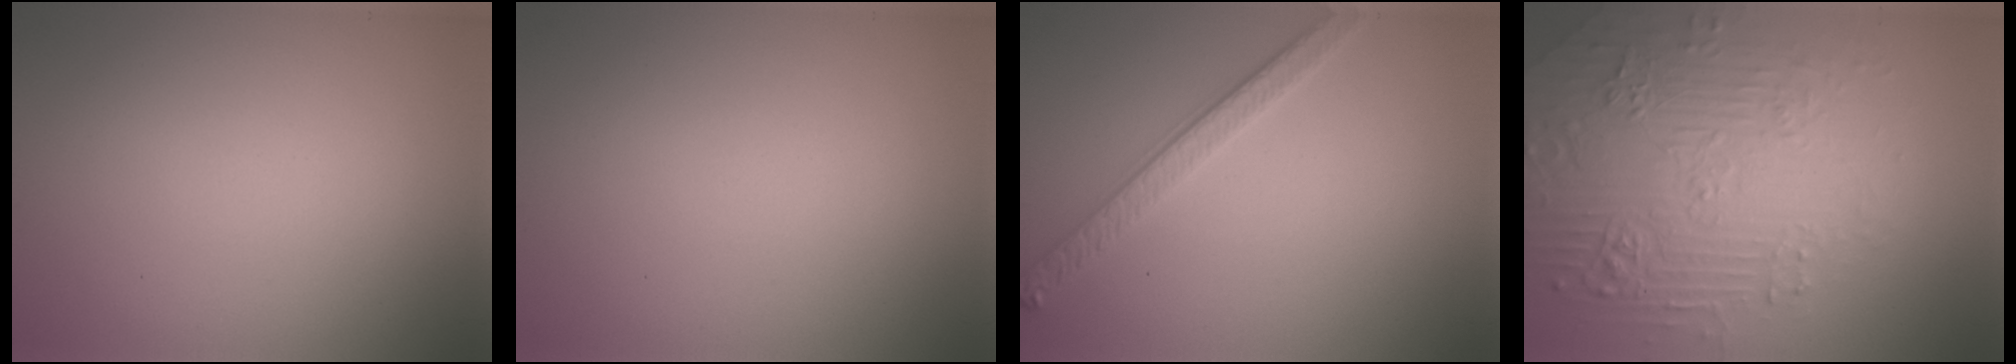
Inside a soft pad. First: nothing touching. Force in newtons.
{"total": 0.0}
{"total": 2.7, "press": 2.6, "slide": 0.9}
{"total": 7.4, "press": 5.5, "slide": 5.0}